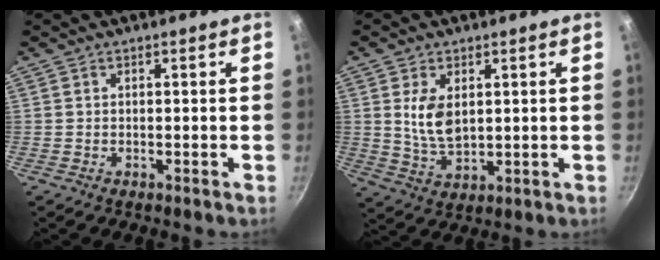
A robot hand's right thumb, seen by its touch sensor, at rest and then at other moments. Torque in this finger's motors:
{"motor_torque": [0.07, 0.05, 0.66, 0.02, 0.18]}